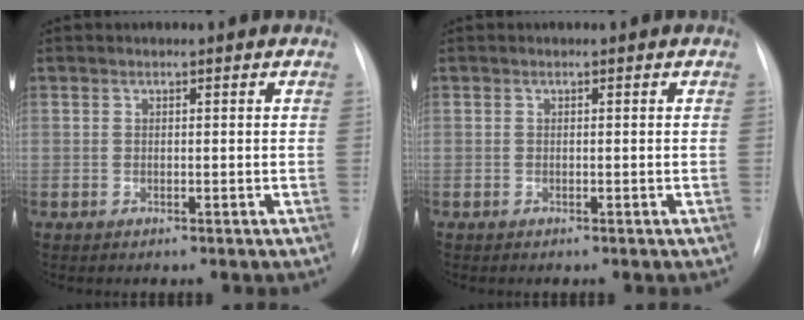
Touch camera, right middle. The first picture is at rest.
{"total": 0.0}